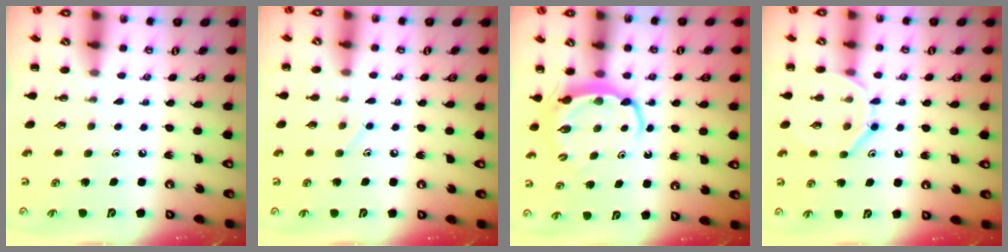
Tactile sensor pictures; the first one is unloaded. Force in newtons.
{"total": 4.0, "press": 3.8, "slide": 1.2}
{"total": 5.9, "press": 5.8, "slide": 0.7}
{"total": 11.6, "press": 11.6, "slide": 0.7}